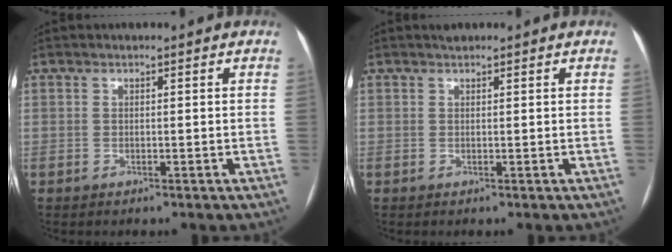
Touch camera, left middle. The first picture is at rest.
{"total": 0.7, "force": [0.7, 0.2, 0.3], "torque": [-0.011, 0.007, 0.013]}